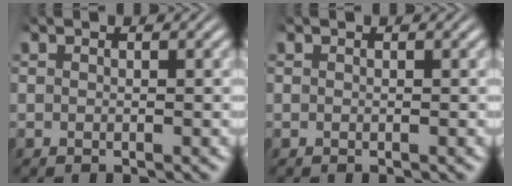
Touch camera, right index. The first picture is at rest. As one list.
[{"total": 0.0}]